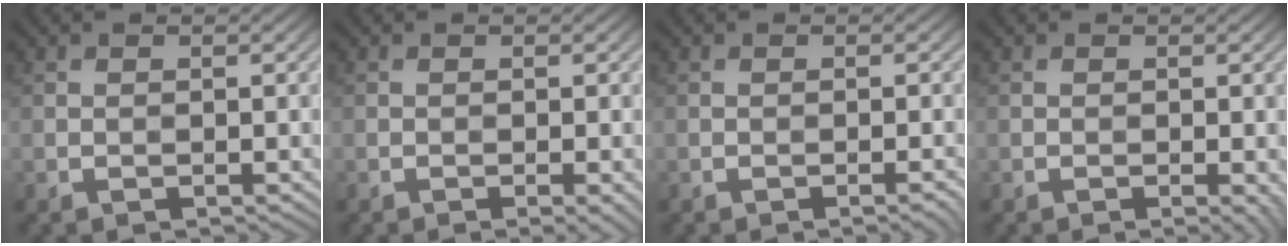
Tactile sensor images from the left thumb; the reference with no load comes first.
{"total": 1.4, "force": [-0.6, 0.2, 1.3], "torque": [-0.020, -0.003, -0.010]}
{"total": 1.1, "force": [-0.6, 0.1, 0.9], "torque": [-0.010, 0.002, -0.010]}
{"total": 1.2, "force": [-0.4, 0.3, 1.2], "torque": [-0.015, -0.004, -0.006]}